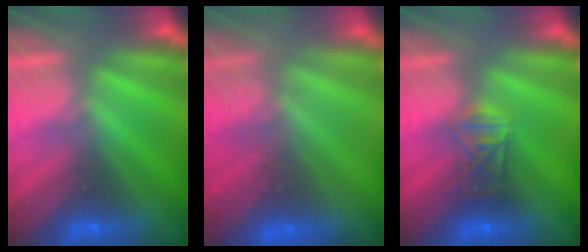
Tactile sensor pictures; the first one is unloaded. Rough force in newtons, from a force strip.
{"total": 8.7}
{"total": 2.6}